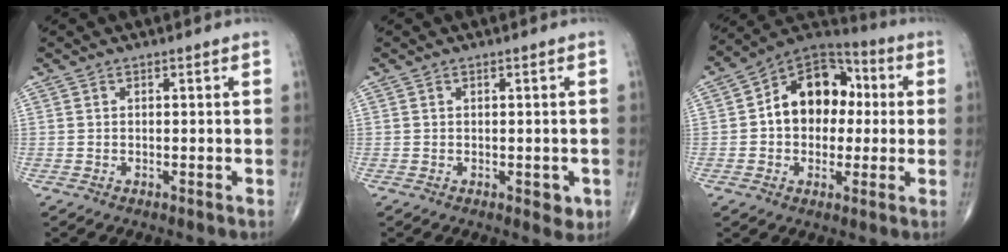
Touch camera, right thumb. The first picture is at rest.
{"total": 2.6, "force": [-0.5, 1.5, 2.0], "torque": [-0.013, -0.002, -0.003]}
{"total": 15.3, "force": [1.4, 11.1, 10.5], "torque": [-0.112, 0.032, 0.010]}